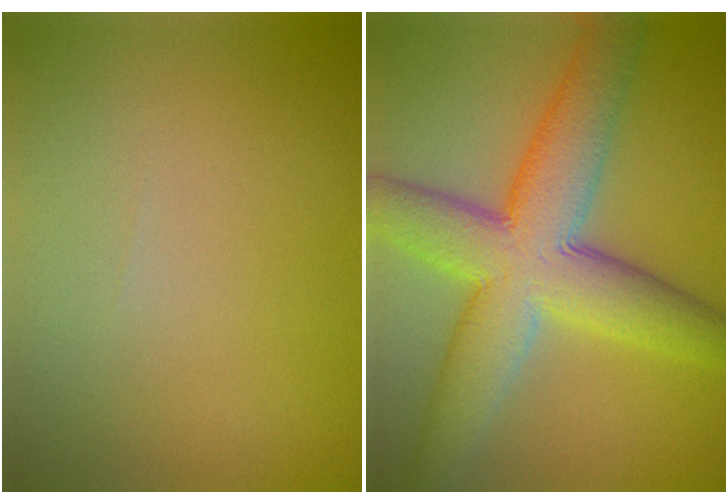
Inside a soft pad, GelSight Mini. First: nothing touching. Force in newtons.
{"total": 10.2, "press": 10.2, "slide": 0.5}